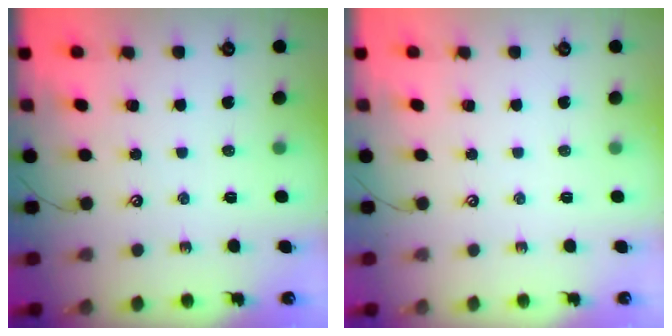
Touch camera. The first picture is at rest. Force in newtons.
{"total": 0.0}